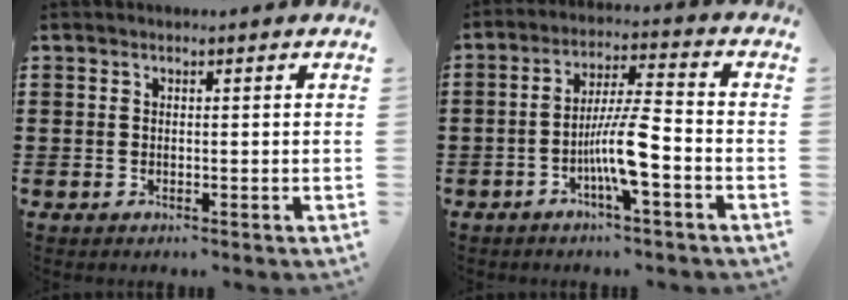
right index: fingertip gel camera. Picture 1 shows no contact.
{"total": 8.2, "force": [-3.2, 1.1, 7.5], "torque": [-0.146, -0.003, -0.063]}